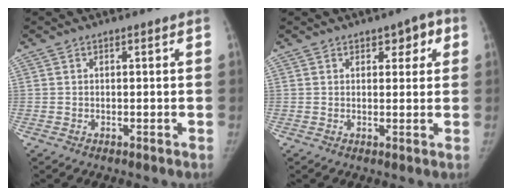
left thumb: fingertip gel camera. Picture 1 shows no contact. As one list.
[{"total": 4.3, "force": [2.0, 2.4, 2.9], "torque": [-0.006, -0.002, 0.018]}]